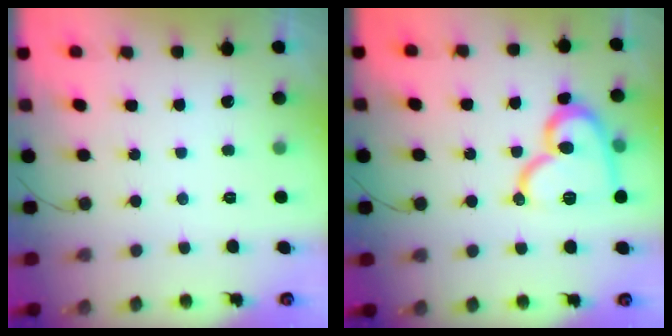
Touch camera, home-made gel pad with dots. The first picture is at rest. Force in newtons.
{"total": 16.1, "press": 16.0, "slide": 1.0}